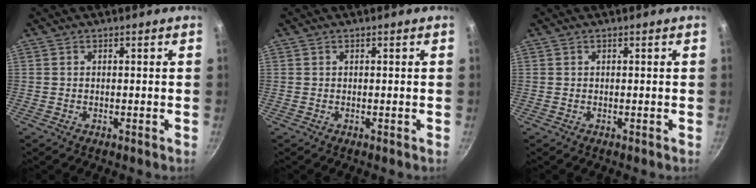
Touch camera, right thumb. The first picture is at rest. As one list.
[{"total": 0.0}, {"total": 0.0}]